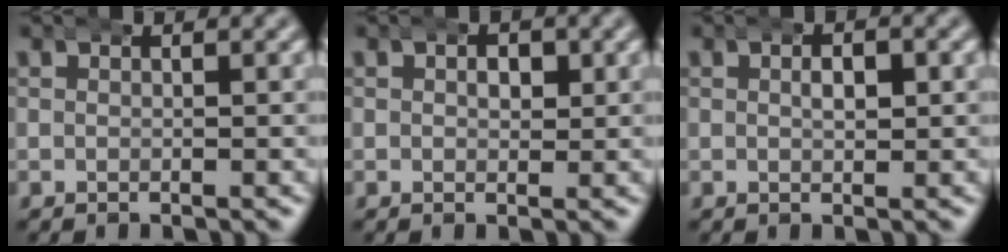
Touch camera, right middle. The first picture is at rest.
{"total": 1.8, "force": [0.5, 1.2, 1.2], "torque": [-0.016, -0.003, 0.008]}
{"total": 2.3, "force": [0.4, 1.2, 1.9], "torque": [-0.019, 0.006, 0.002]}